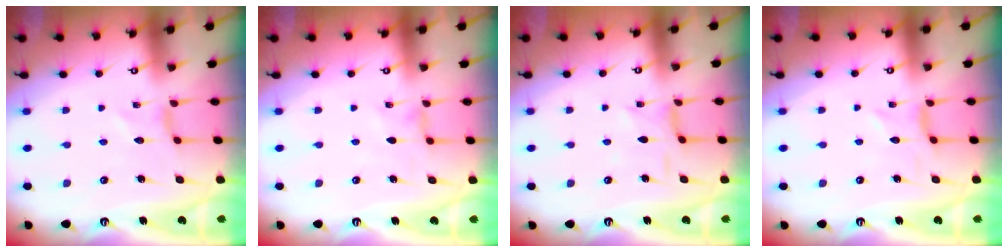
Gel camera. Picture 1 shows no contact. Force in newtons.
{"total": 0.0}
{"total": 2.2, "press": 2.2, "slide": 0.3}
{"total": 0.0}